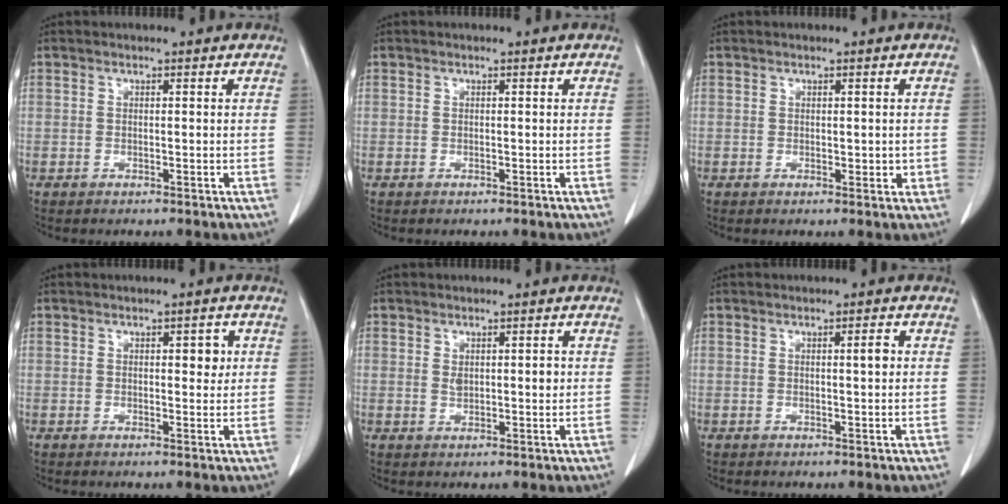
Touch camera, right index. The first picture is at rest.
{"total": 0.0}
{"total": 1.6, "force": [0.1, 1.1, 1.2], "torque": [-0.010, -0.001, 0.003]}
{"total": 2.6, "force": [0.7, 1.1, 2.2], "torque": [-0.025, 0.000, 0.009]}
{"total": 2.6, "force": [0.6, 1.3, 2.2], "torque": [-0.035, 0.001, 0.014]}
{"total": 1.6, "force": [0.3, 0.2, 1.6], "torque": [-0.026, 0.002, 0.005]}